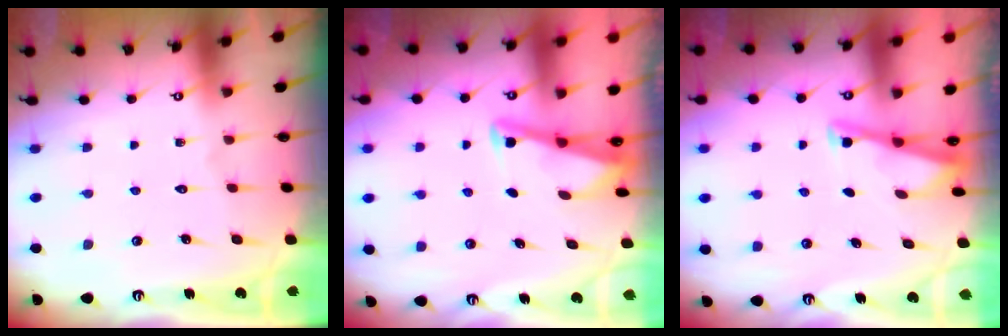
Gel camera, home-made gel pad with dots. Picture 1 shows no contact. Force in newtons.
{"total": 3.0, "press": 2.9, "slide": 0.3}
{"total": 3.3, "press": 3.3, "slide": 0.3}